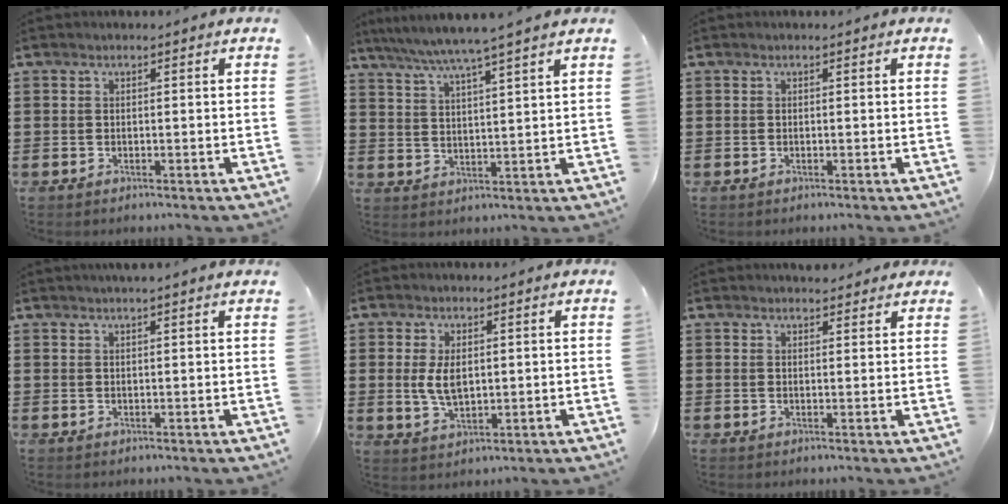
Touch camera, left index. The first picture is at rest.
{"total": 5.6, "force": [4.8, -1.0, 2.8], "torque": [-0.070, -0.025, 0.081]}
{"total": 0.0}
{"total": 1.4, "force": [1.2, -0.2, 0.7], "torque": [-0.013, 0.000, 0.022]}
{"total": 5.0, "force": [0.8, 2.7, 4.1], "torque": [-0.099, 0.002, 0.009]}
{"total": 2.2, "force": [2.1, 0.6, 0.3], "torque": [-0.002, -0.001, 0.040]}